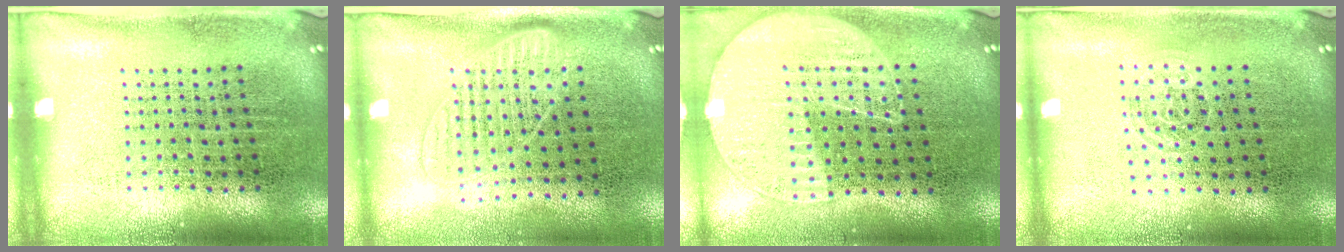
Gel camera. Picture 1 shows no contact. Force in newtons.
{"total": 1.3, "press": 1.2, "slide": 0.5}
{"total": 1.1, "press": 1.1, "slide": 0.4}
{"total": 0.7, "press": 0.5, "slide": 0.5}